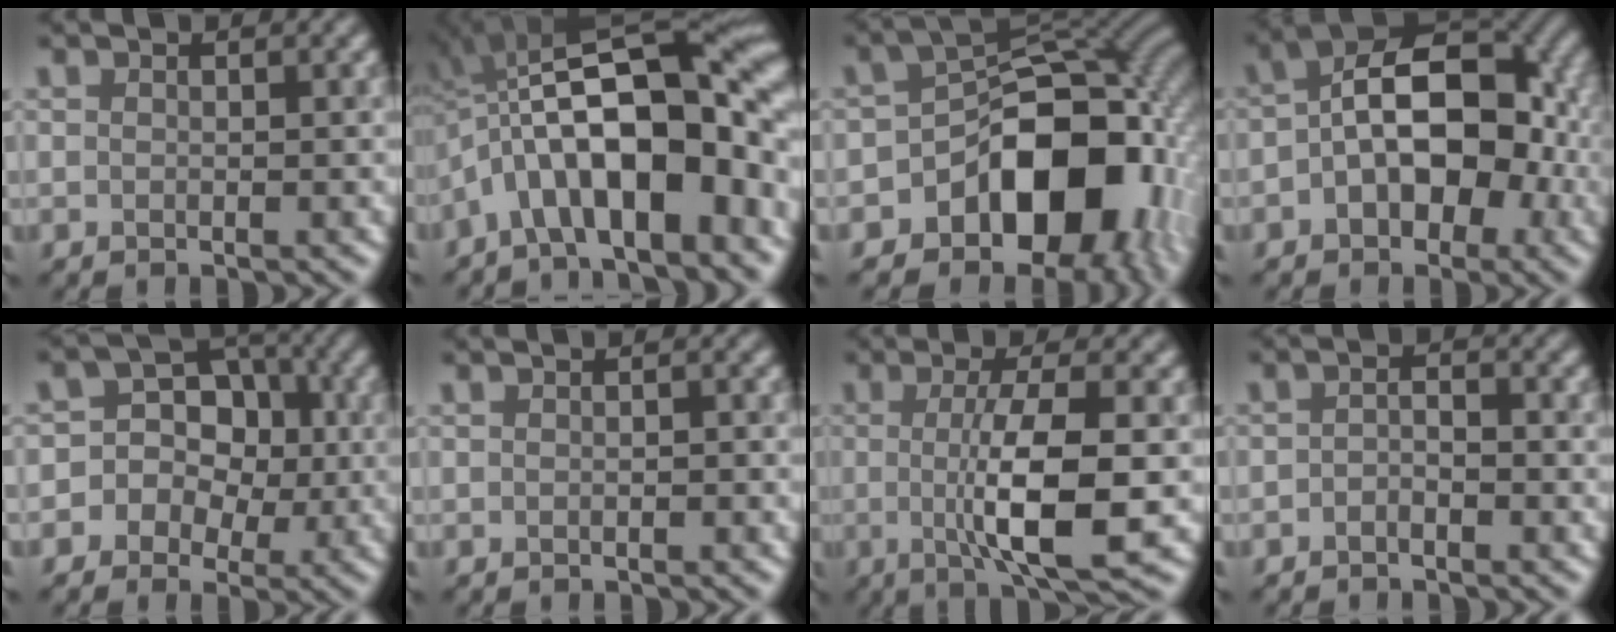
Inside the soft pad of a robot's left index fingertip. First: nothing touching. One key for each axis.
{"total": 16.3, "fx": -2.8, "fy": 6.2, "fz": 14.7, "tx": -0.217, "ty": 0.029, "tz": -0.045}
{"total": 14.8, "fx": -5.9, "fy": 9.9, "fz": 9.3, "tx": -0.101, "ty": -0.010, "tz": -0.101}
{"total": 10.6, "fx": -0.6, "fy": 6.5, "fz": 8.4, "tx": -0.098, "ty": 0.022, "tz": -0.020}
{"total": 8.2, "fx": -0.8, "fy": 7.4, "fz": 3.3, "tx": -0.038, "ty": 0.048, "tz": -0.049}
{"total": 0.6, "fx": -0.2, "fy": 0.1, "fz": 0.5, "tx": -0.008, "ty": 0.002, "tz": -0.003}
{"total": 7.6, "fx": -0.6, "fy": 1.8, "fz": 7.4, "tx": -0.120, "ty": -0.008, "tz": -0.008}
{"total": 1.4, "fx": -0.8, "fy": 0.7, "fz": 1.0, "tx": -0.020, "ty": 0.002, "tz": -0.018}